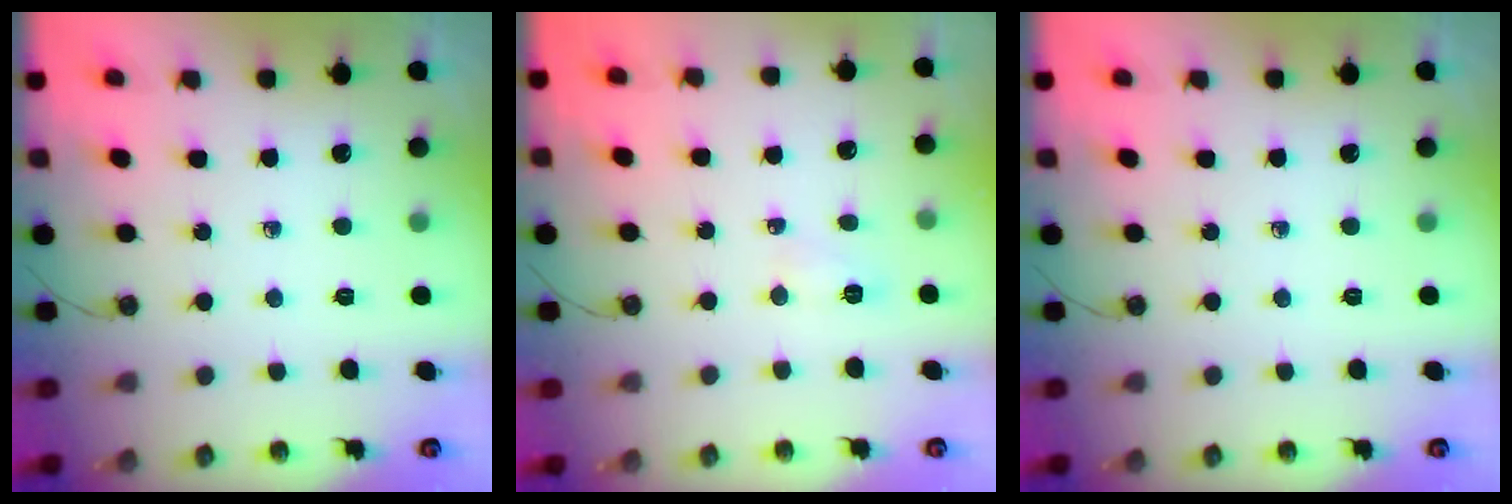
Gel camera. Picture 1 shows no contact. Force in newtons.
{"total": 3.3, "press": 3.3, "slide": 0.6}
{"total": 0.0}